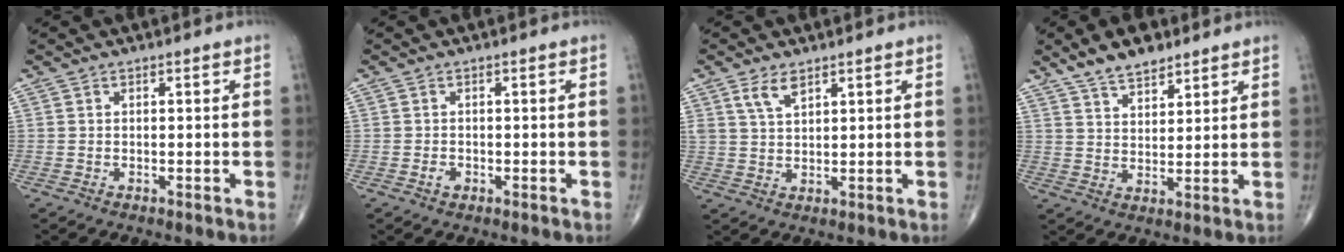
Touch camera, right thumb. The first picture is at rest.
{"total": 1.1, "force": [-0.4, 0.8, 0.6], "torque": [-0.008, 0.001, -0.005]}
{"total": 4.0, "force": [2.6, 1.8, 2.5], "torque": [-0.045, -0.011, 0.054]}
{"total": 7.9, "force": [6.0, 3.3, 4.1], "torque": [-0.051, -0.028, 0.108]}